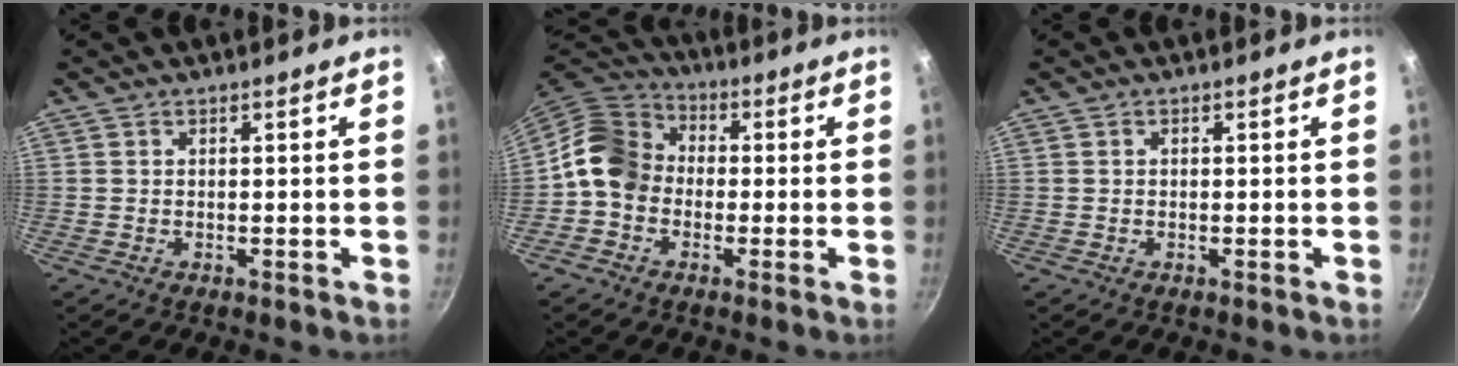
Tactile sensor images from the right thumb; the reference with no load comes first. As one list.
[{"total": 9.8, "force": [-1.2, 8.2, 5.3], "torque": [-0.066, 0.030, -0.049]}, {"total": 0.0}]